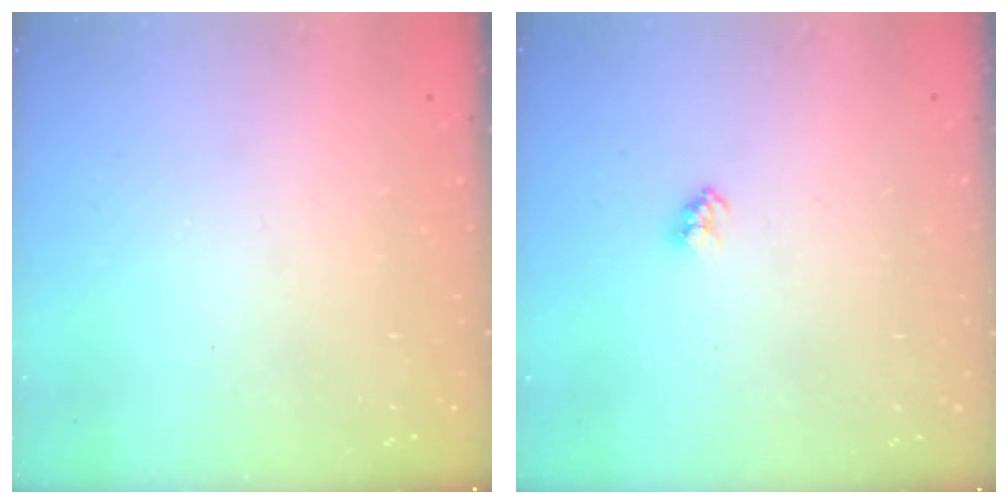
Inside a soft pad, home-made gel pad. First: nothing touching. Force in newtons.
{"total": 2.5, "press": 2.5, "slide": 0.1}